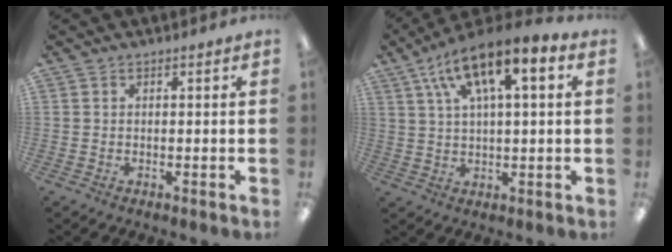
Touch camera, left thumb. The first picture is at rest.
{"total": 13.2, "force": [6.9, 4.6, 10.3], "torque": [-0.187, -0.017, 0.122]}